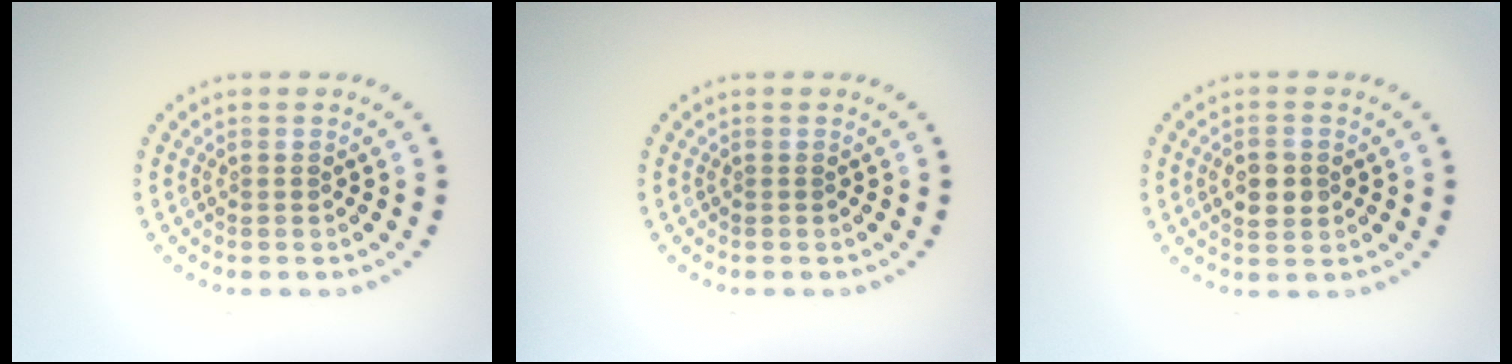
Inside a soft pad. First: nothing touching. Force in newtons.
{"total": 0.0}
{"total": 2.4, "press": 2.3, "slide": 0.2}